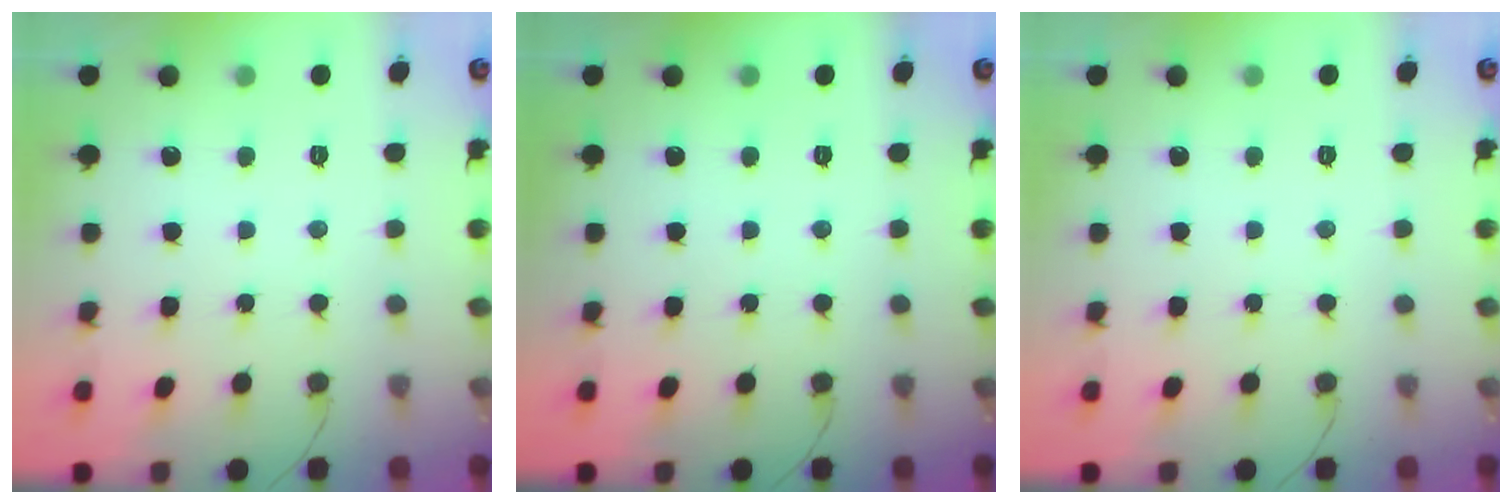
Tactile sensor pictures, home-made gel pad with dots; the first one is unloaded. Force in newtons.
{"total": 0.0}
{"total": 0.0}